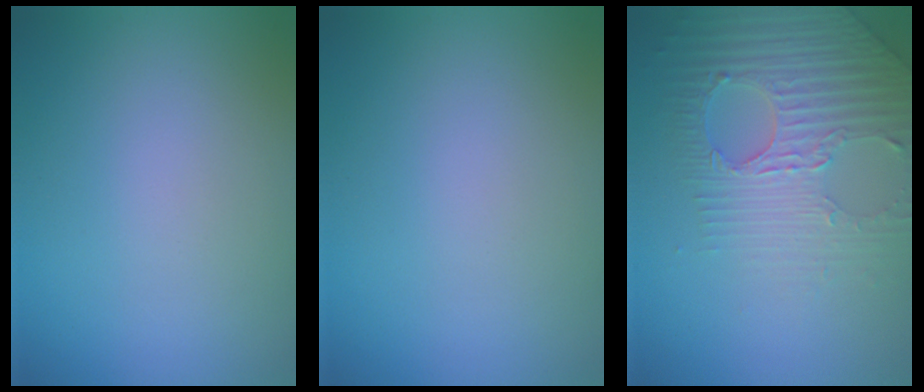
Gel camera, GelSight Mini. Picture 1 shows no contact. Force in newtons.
{"total": 0.0}
{"total": 3.9, "press": 3.8, "slide": 1.1}